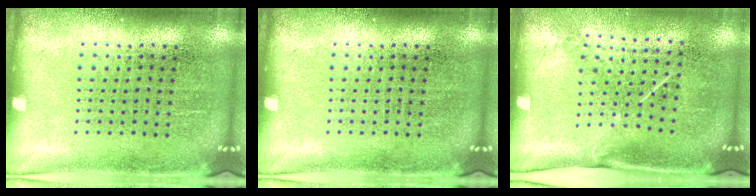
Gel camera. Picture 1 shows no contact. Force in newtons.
{"total": 0.0}
{"total": 1.5, "press": 1.0, "slide": 1.1}